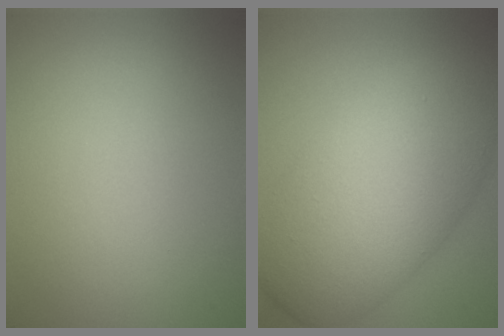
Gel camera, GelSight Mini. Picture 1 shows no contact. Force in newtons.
{"total": 11.4, "press": 11.4, "slide": 0.1}